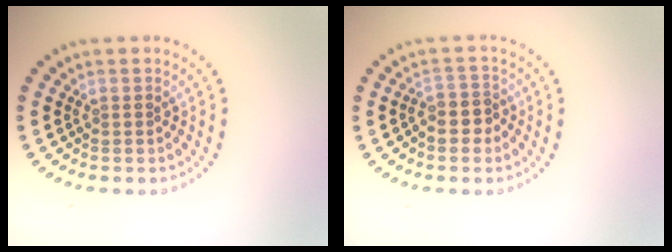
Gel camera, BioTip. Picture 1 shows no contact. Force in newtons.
{"total": 2.4, "press": 2.2, "slide": 1.1}